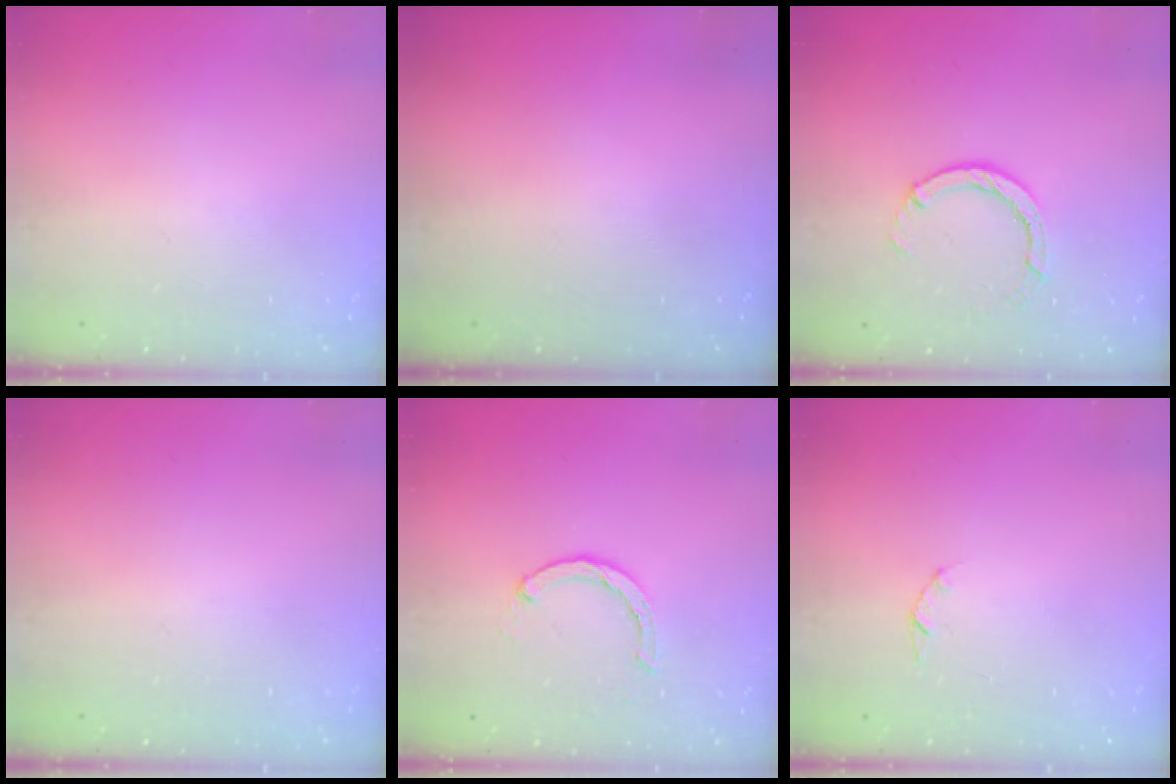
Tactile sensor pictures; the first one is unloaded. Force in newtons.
{"total": 0.0}
{"total": 2.9, "press": 2.9, "slide": 0.5}
{"total": 2.4, "press": 2.4, "slide": 0.2}
{"total": 2.3, "press": 2.3, "slide": 0.2}
{"total": 1.4, "press": 1.4, "slide": 0.3}